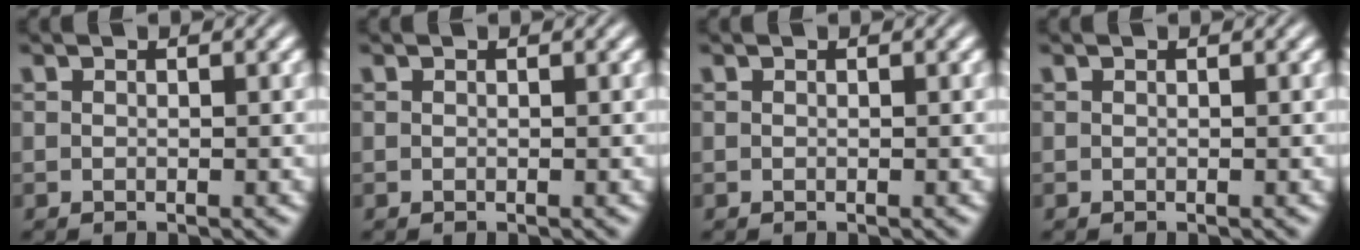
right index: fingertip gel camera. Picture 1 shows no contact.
{"total": 0.0}
{"total": 0.0}
{"total": 0.0}